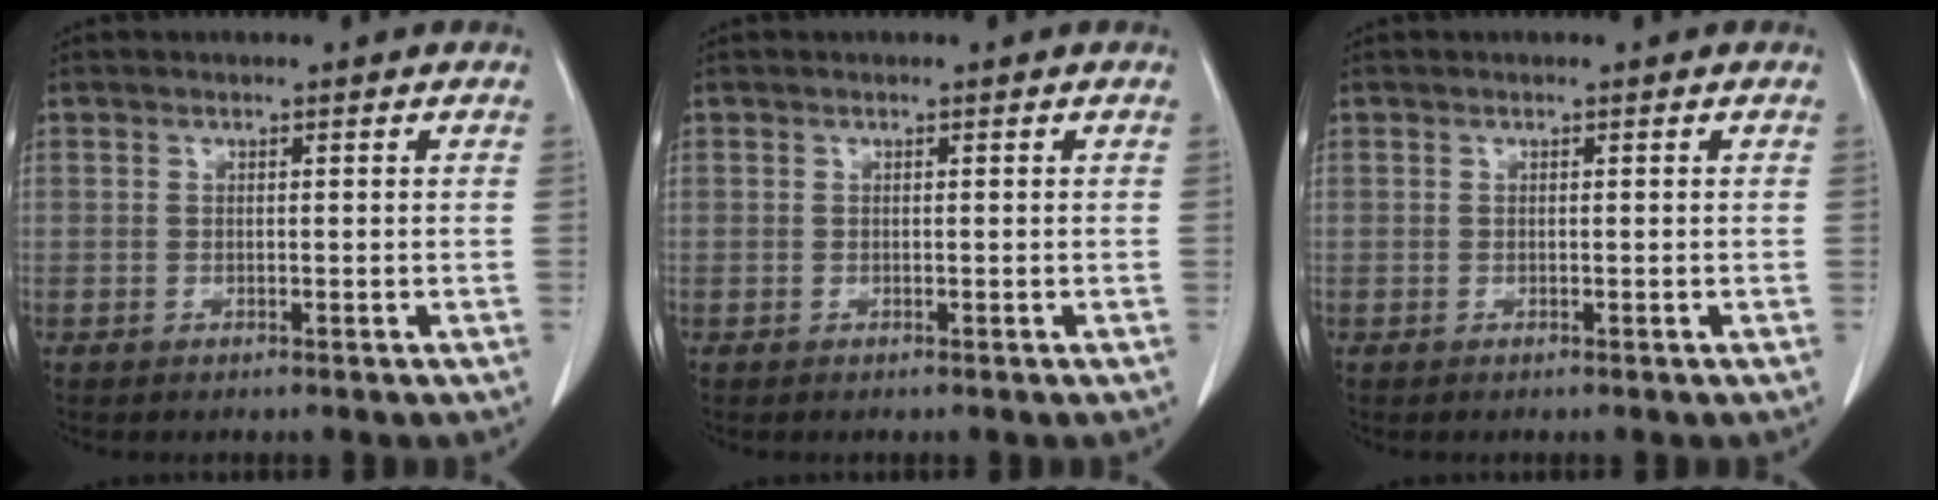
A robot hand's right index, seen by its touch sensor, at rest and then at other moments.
{"total": 0.0}
{"total": 0.0}